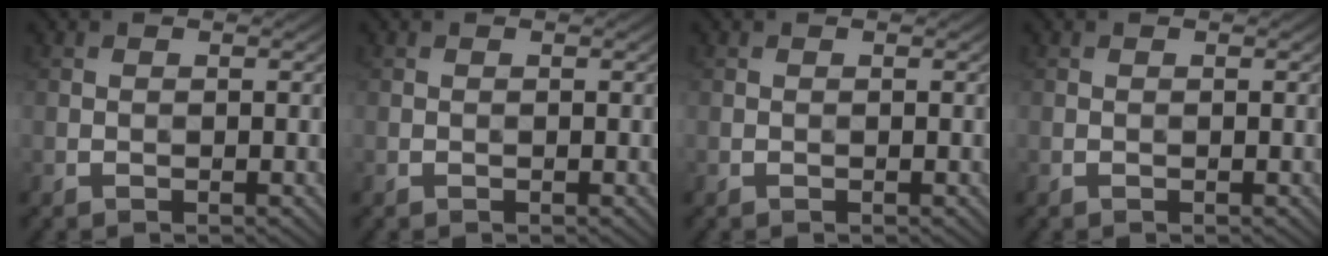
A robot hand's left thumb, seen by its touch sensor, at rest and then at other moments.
{"total": 0.0}
{"total": 0.0}
{"total": 0.0}